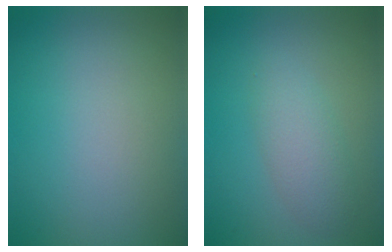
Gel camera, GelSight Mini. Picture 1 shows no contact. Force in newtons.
{"total": 2.7, "press": 2.7, "slide": 0.1}